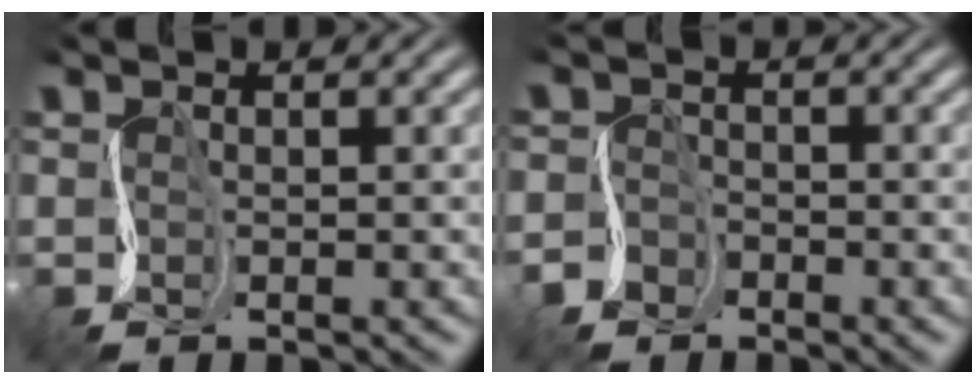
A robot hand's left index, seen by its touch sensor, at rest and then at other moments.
{"total": 1.7, "force": [-1.3, 1.1, -0.2], "torque": [0.000, 0.001, -0.032]}